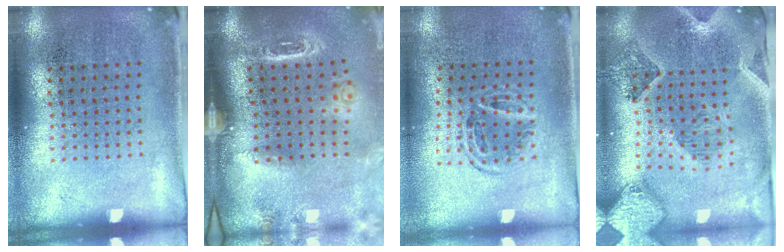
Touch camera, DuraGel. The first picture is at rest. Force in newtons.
{"total": 1.9, "press": 1.7, "slide": 0.9}
{"total": 1.0, "press": 1.0, "slide": 0.4}
{"total": 2.1, "press": 1.9, "slide": 0.7}